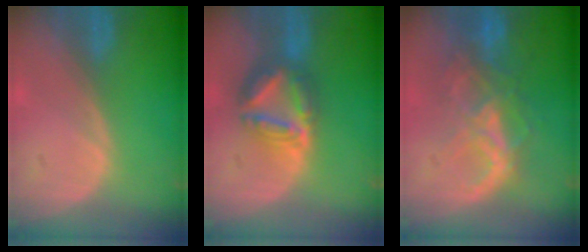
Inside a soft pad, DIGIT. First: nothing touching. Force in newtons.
{"total": 8.0, "press": 6.9, "slide": 4.0}
{"total": 8.8, "press": 7.5, "slide": 4.6}